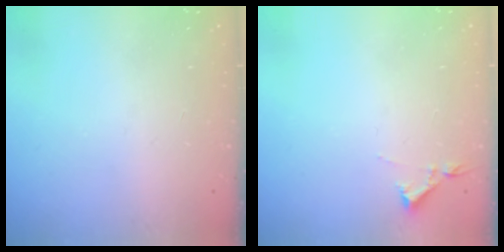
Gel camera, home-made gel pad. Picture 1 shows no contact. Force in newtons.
{"total": 2.9, "press": 2.9, "slide": 0.5}